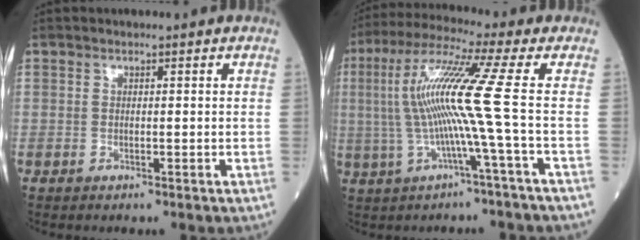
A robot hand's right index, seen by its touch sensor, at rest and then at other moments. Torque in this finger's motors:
{"motor_torque": [2.02, -0.05, 1.05, 0.21]}